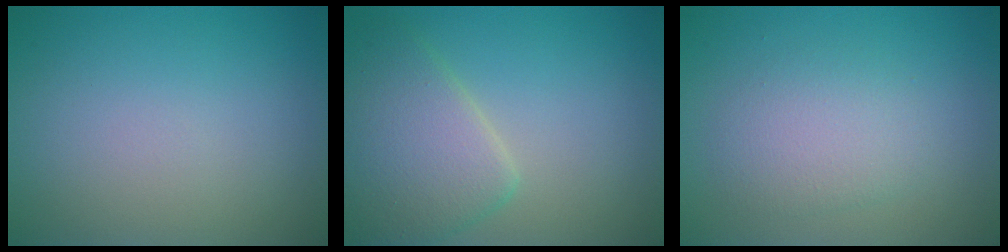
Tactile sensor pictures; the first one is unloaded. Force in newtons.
{"total": 5.3, "press": 5.3, "slide": 0.2}
{"total": 2.9, "press": 2.9, "slide": 0.1}